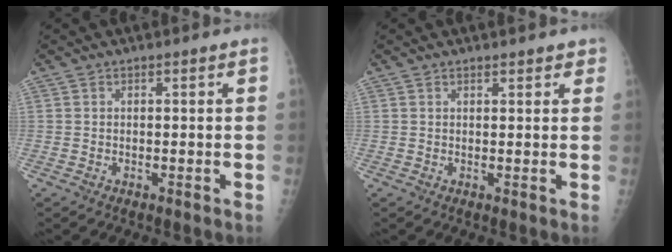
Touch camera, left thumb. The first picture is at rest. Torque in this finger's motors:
{"motor_torque": [-0.31, -0.09, -0.28, -0.11, -0.01]}